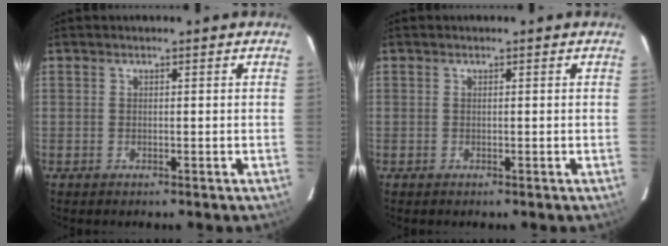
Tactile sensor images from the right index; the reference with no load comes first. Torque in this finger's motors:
{"motor_torque": [-0.14, 0.09, 0.02, 0.01]}